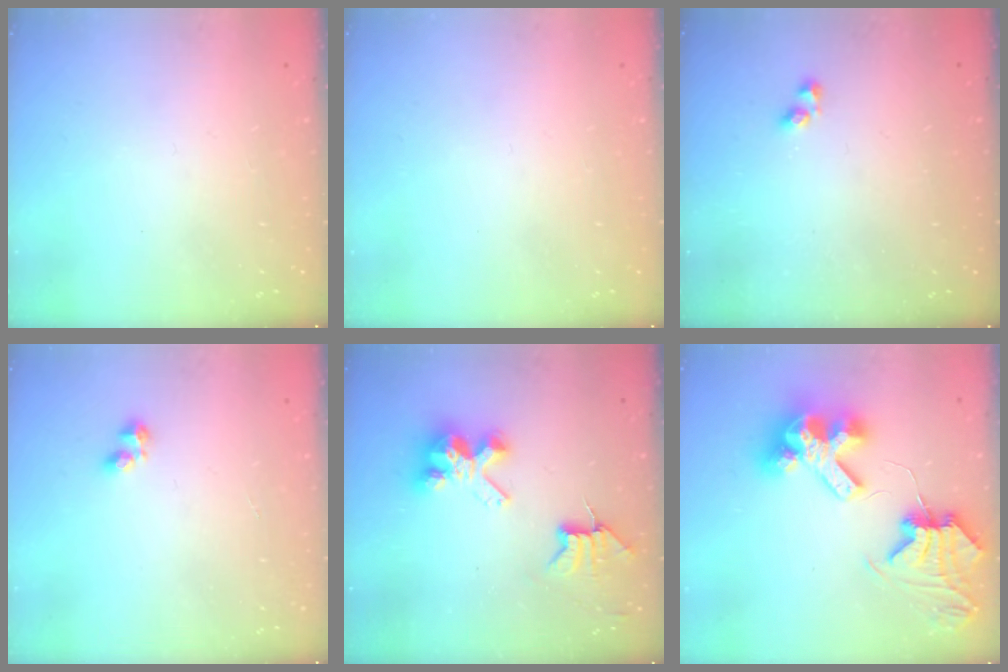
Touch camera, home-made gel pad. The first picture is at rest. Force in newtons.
{"total": 0.0}
{"total": 2.9, "press": 2.9, "slide": 0.6}
{"total": 2.2, "press": 2.1, "slide": 0.7}
{"total": 8.0, "press": 8.0, "slide": 0.5}
{"total": 12.4, "press": 12.3, "slide": 1.6}